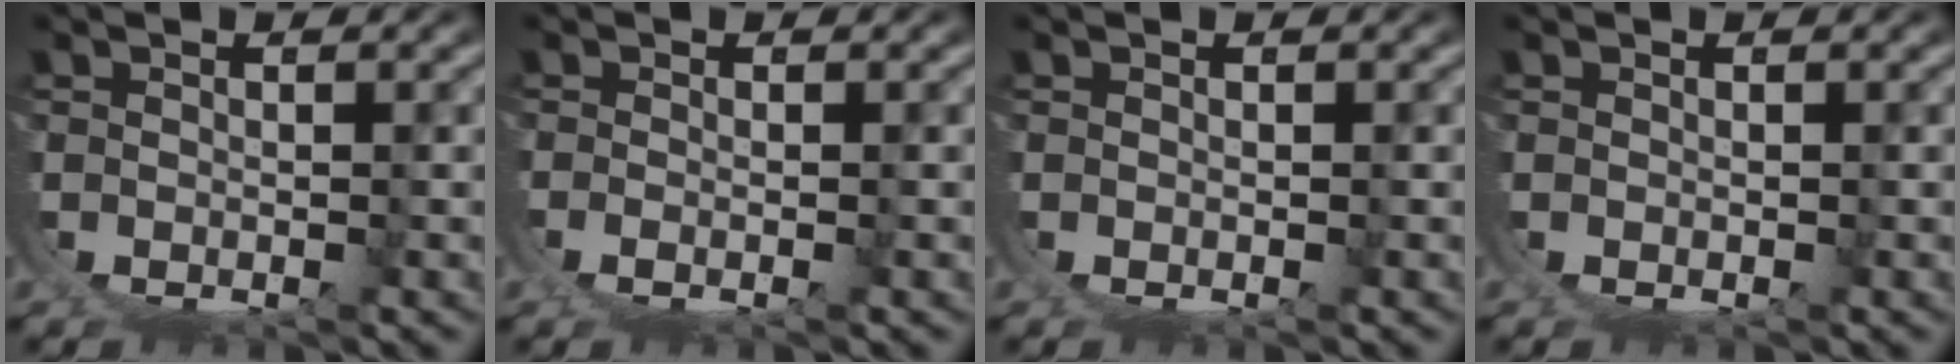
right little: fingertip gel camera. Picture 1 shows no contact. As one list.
[{"total": 1.1, "force": [0.2, -0.2, 1.0], "torque": [-0.024, -0.003, 0.008]}, {"total": 0.0}, {"total": 0.0}]